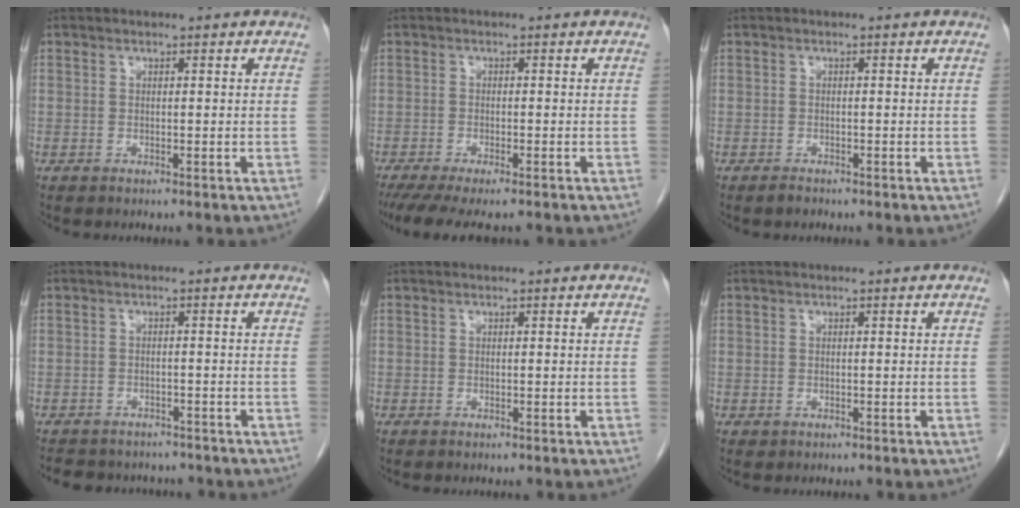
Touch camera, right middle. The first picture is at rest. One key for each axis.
{"total": 9.3, "fx": -7.7, "fy": 1.8, "fz": 5.0, "tx": -0.072, "ty": -0.014, "tz": -0.117}
{"total": 1.0, "fx": -0.8, "fy": 0.4, "fz": 0.3, "tx": -0.008, "ty": -0.001, "tz": -0.013}
{"total": 9.1, "fx": -8.1, "fy": 3.4, "fz": 2.1, "tx": -0.038, "ty": 0.008, "tz": -0.100}
{"total": 0.0}
{"total": 0.0}